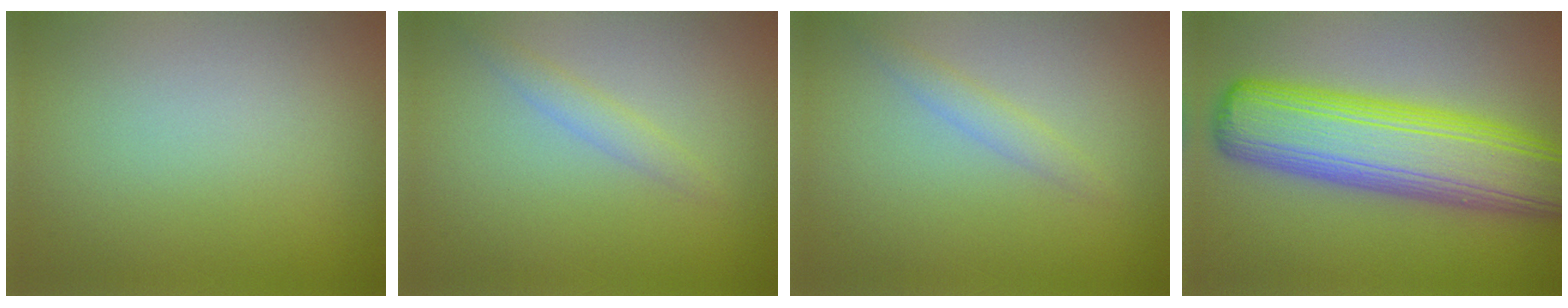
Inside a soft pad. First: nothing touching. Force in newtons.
{"total": 1.4, "press": 1.4, "slide": 0.1}
{"total": 1.4, "press": 1.4, "slide": 0.1}
{"total": 10.8, "press": 10.8, "slide": 0.5}